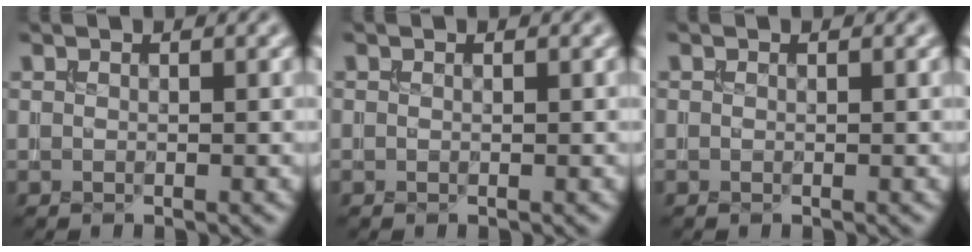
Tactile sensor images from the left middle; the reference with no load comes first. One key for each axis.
{"total": 0.0}
{"total": 0.0}